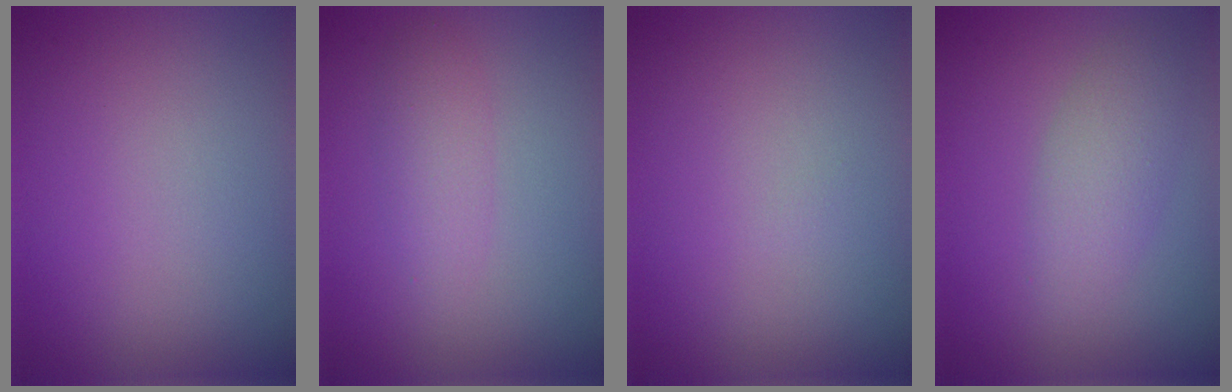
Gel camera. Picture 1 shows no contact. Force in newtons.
{"total": 2.0, "press": 2.0, "slide": 0.0}
{"total": 0.0}
{"total": 3.0, "press": 3.0, "slide": 0.1}